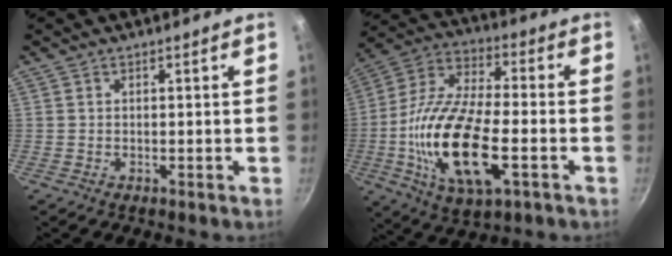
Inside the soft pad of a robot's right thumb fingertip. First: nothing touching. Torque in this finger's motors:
{"motor_torque": [0.09, 1.65, 2.18, -0.57, 0.52]}